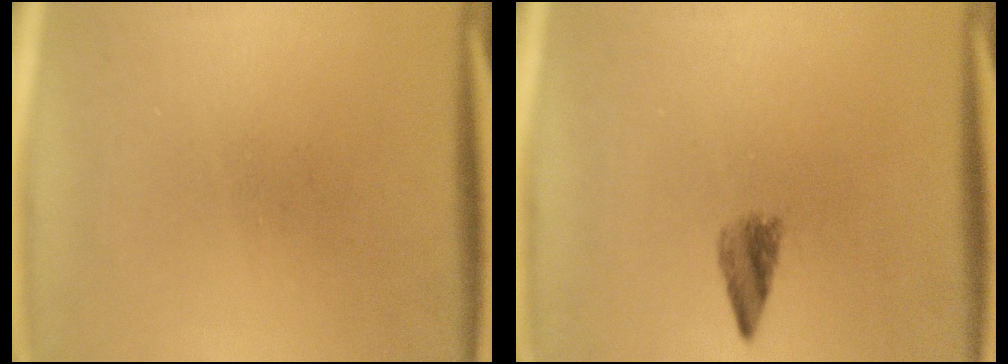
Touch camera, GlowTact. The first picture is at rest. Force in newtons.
{"total": 2.6}